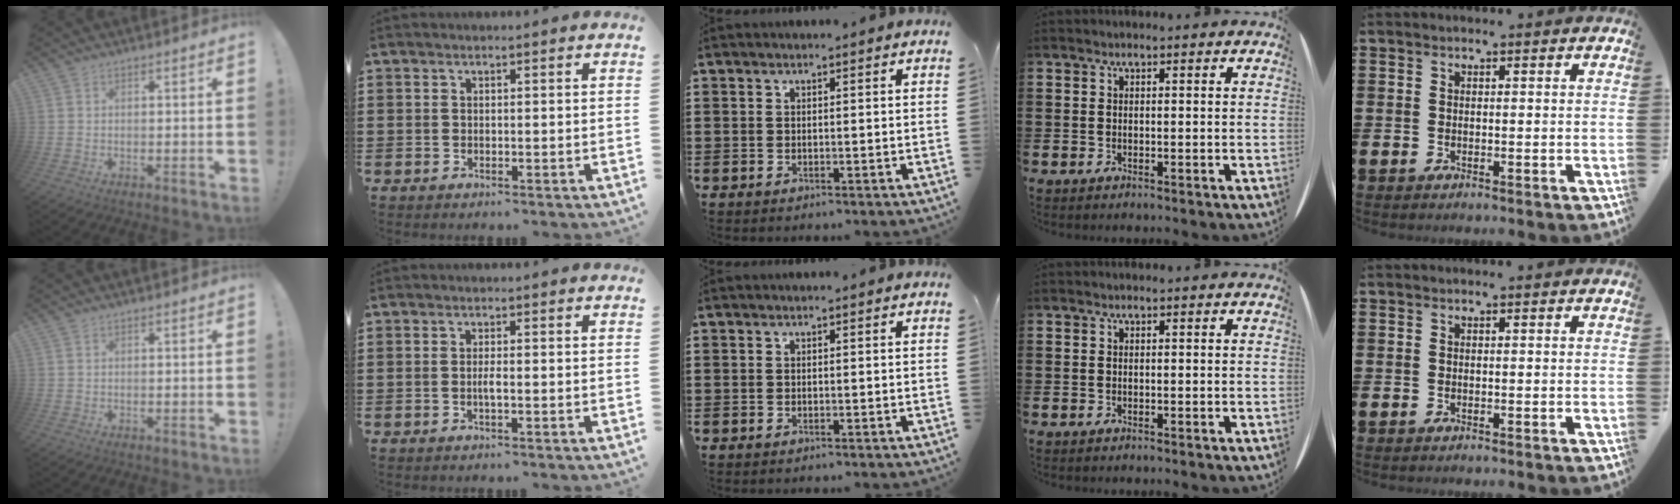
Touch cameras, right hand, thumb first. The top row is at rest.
{"index": {"total": 1.4, "force": [-0.5, 0.0, 1.3], "torque": [-0.033, -0.004, -0.011]}}